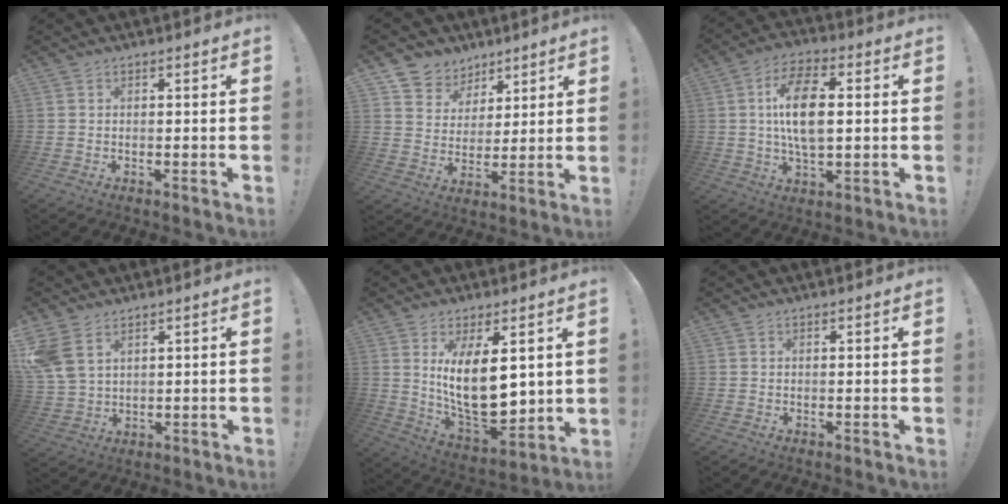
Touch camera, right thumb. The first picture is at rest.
{"total": 8.2, "force": [4.9, 6.5, 0.6], "torque": [-0.011, -0.044, 0.100]}
{"total": 13.4, "force": [1.7, 6.7, 11.5], "torque": [-0.196, 0.002, 0.028]}
{"total": 8.1, "force": [4.5, 4.8, 4.7], "torque": [-0.093, -0.011, 0.093]}
{"total": 16.8, "force": [4.5, 7.3, 14.4], "torque": [-0.260, -0.052, 0.073]}
{"total": 0.6, "force": [0.3, -0.1, 0.5], "torque": [-0.002, -0.003, 0.004]}